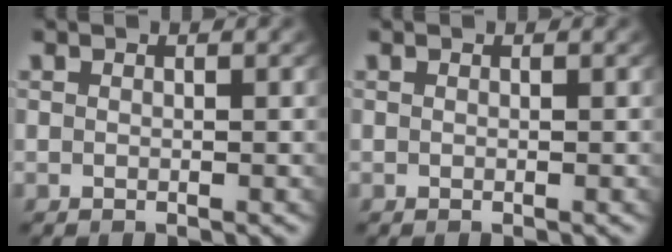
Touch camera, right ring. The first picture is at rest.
{"total": 0.0}